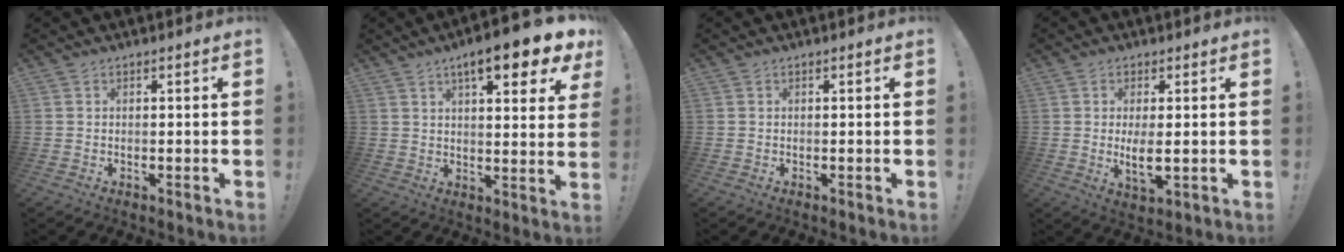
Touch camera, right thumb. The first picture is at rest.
{"total": 11.9, "force": [6.8, 2.7, 9.4], "torque": [-0.127, -0.039, 0.103]}
{"total": 0.0}
{"total": 6.2, "force": [0.3, 2.1, 5.9], "torque": [-0.100, -0.022, 0.004]}